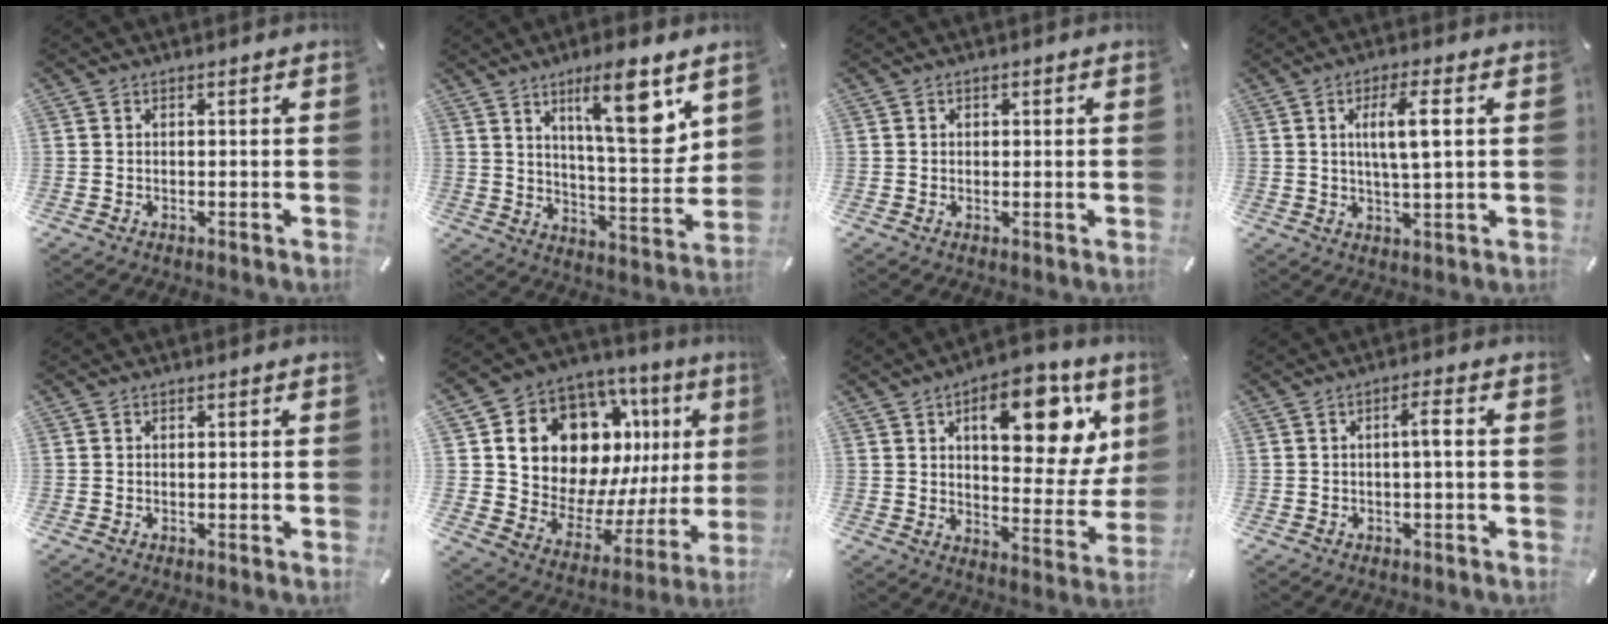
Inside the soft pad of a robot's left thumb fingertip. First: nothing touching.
{"total": 16.1, "force": [8.3, 4.4, 13.1], "torque": [-0.191, -0.043, 0.126]}
{"total": 0.7, "force": [0.2, 0.7, 0.2], "torque": [-0.003, 0.004, 0.002]}
{"total": 7.9, "force": [1.8, 1.5, 7.5], "torque": [-0.147, -0.002, 0.022]}
{"total": 0.0}
{"total": 16.4, "force": [8.5, 11.4, 8.1], "torque": [-0.124, -0.079, 0.165]}
{"total": 18.0, "force": [7.6, 9.2, 13.4], "torque": [-0.166, -0.034, 0.120]}
{"total": 3.7, "force": [0.0, 0.7, 3.6], "torque": [-0.069, 0.007, -0.004]}